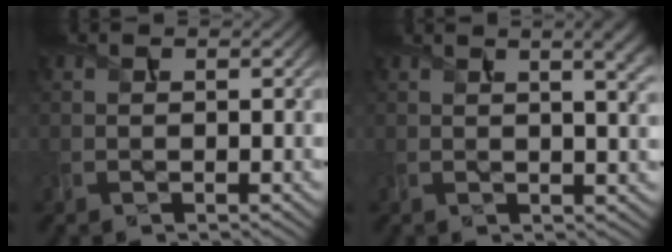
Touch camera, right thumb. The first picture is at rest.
{"total": 7.1, "force": [2.9, 2.3, 6.1], "torque": [-0.068, 0.024, 0.027]}